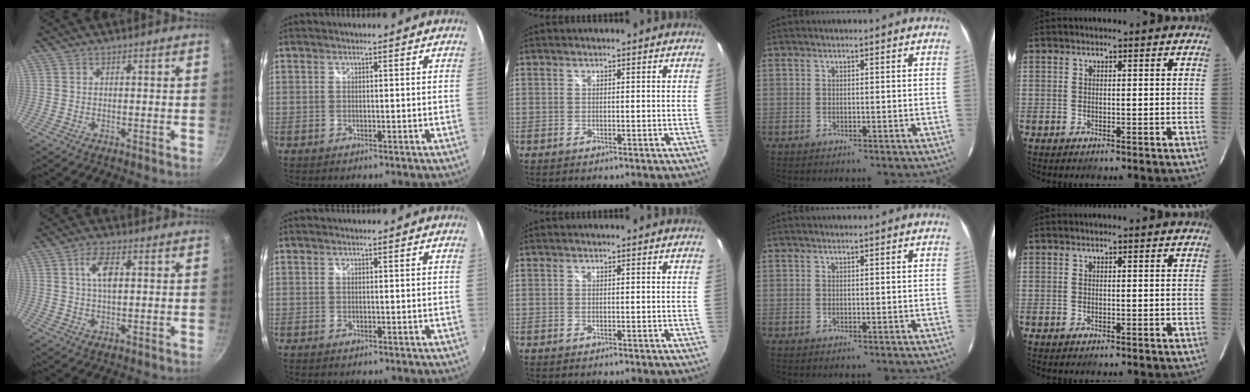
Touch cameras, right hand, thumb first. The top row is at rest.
{"thumb": {"total": 5.8, "force": [1.4, 2.6, 5.0], "torque": [-0.088, 0.003, 0.024]}}